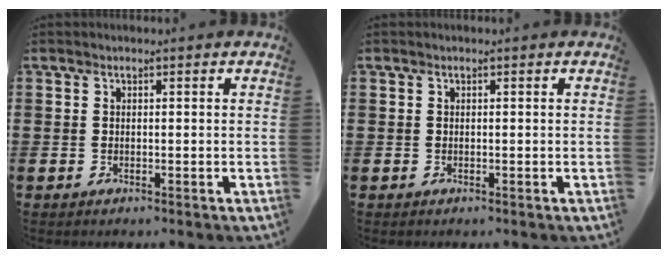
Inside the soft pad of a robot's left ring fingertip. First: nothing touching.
{"total": 0.0}